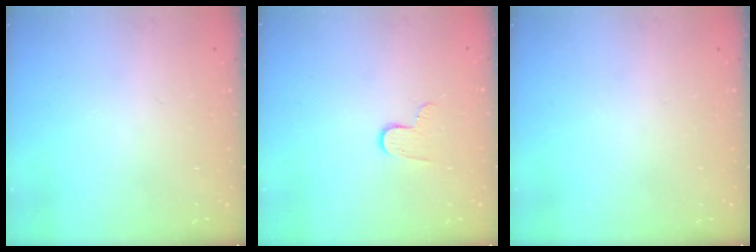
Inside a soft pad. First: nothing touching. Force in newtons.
{"total": 7.1, "press": 7.1, "slide": 0.7}
{"total": 0.0}